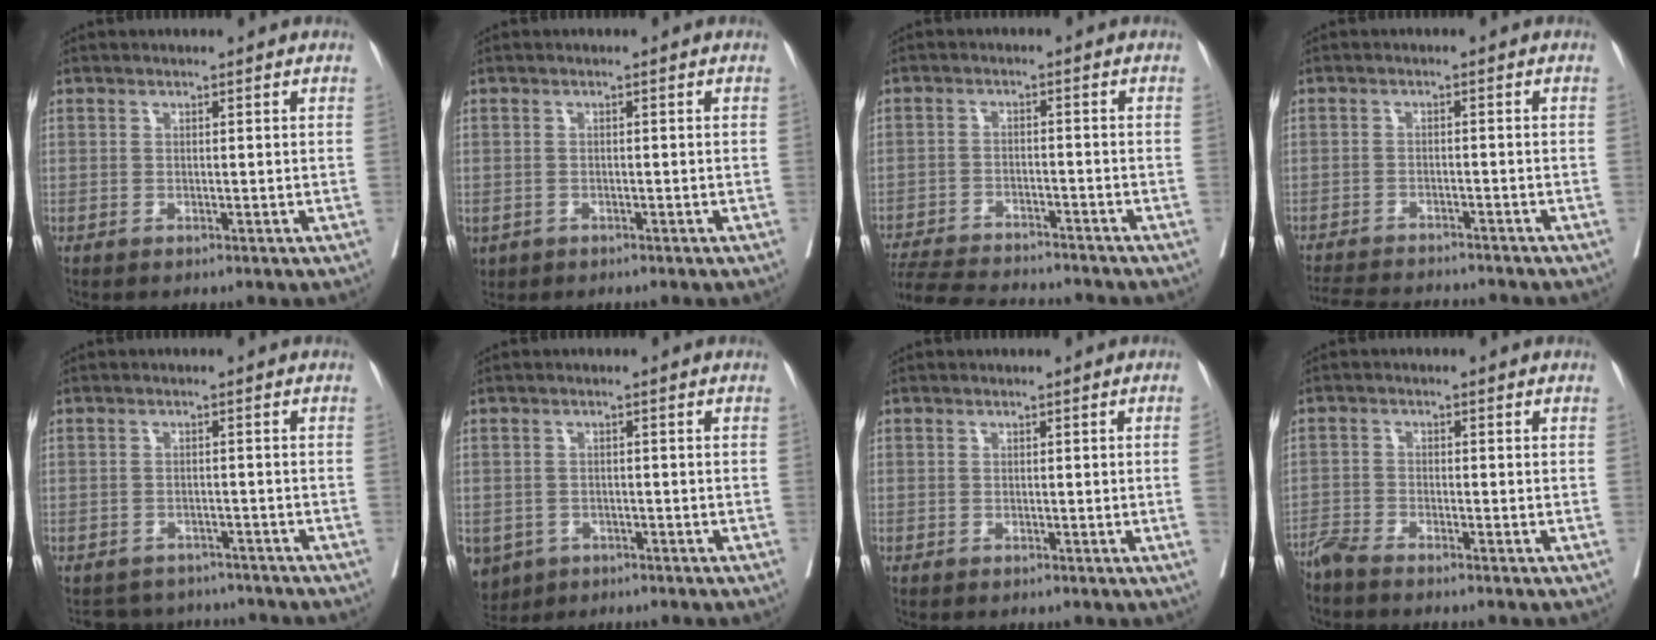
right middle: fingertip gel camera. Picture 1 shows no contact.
{"total": 2.3, "force": [-1.2, 1.7, 0.9], "torque": [-0.019, -0.003, -0.015]}
{"total": 13.8, "force": [-12.8, 1.7, 4.7], "torque": [-0.085, -0.011, -0.189]}
{"total": 10.3, "force": [-9.7, 1.4, 3.1], "torque": [-0.050, -0.005, -0.140]}
{"total": 6.9, "force": [-6.5, 2.3, 0.0], "torque": [0.005, 0.015, -0.082]}
{"total": 7.2, "force": [-4.0, 5.7, 1.9], "torque": [-0.050, -0.001, -0.059]}
{"total": 1.4, "force": [-0.3, -0.5, 1.2], "torque": [-0.013, 0.000, -0.005]}
{"total": 3.2, "force": [-3.1, -0.2, 0.9], "torque": [-0.016, -0.011, -0.063]}